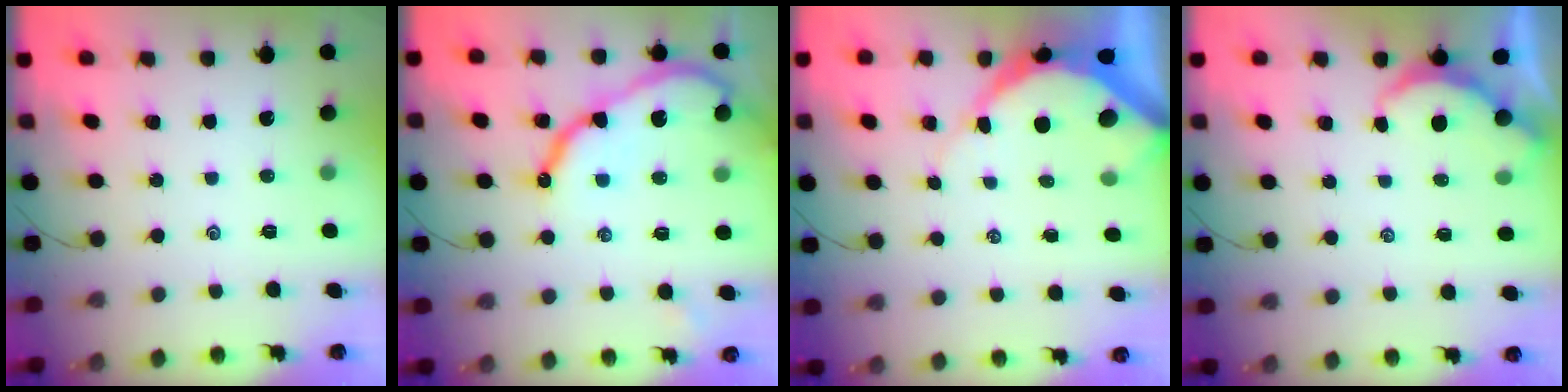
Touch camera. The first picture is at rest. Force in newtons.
{"total": 12.2, "press": 12.1, "slide": 1.1}
{"total": 8.5, "press": 8.5, "slide": 0.9}
{"total": 2.7, "press": 2.7, "slide": 0.3}